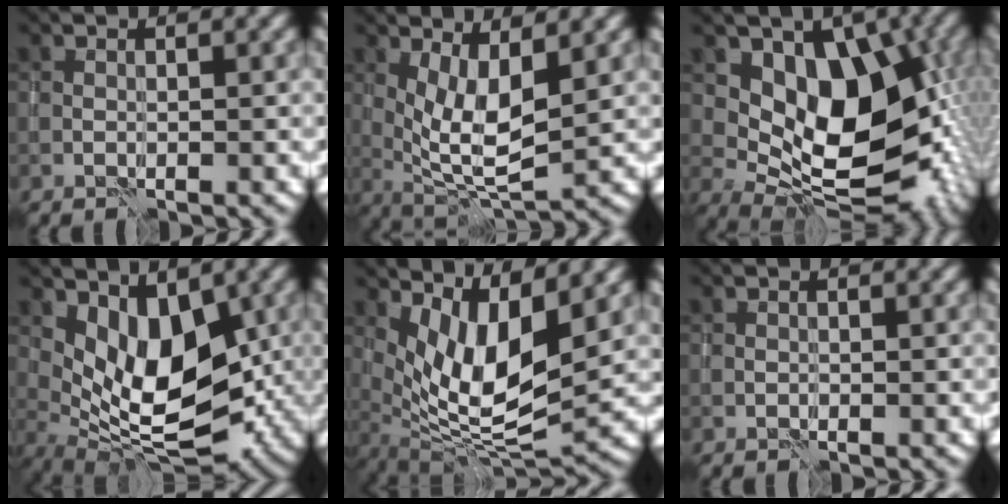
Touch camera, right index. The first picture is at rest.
{"total": 5.3, "force": [1.3, 1.6, 4.8], "torque": [-0.094, -0.017, 0.031]}
{"total": 11.5, "force": [2.1, 7.2, 8.7], "torque": [-0.118, -0.013, 0.036]}
{"total": 8.3, "force": [1.6, 4.5, 6.8], "torque": [-0.116, -0.015, 0.030]}
{"total": 8.8, "force": [3.1, 3.0, 7.7], "torque": [-0.147, -0.011, 0.059]}
{"total": 0.0}